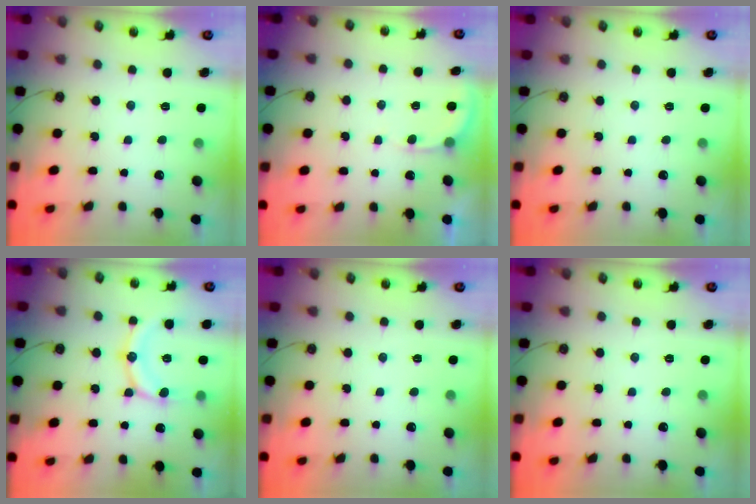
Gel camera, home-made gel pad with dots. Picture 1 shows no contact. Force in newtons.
{"total": 3.4, "press": 3.4, "slide": 0.2}
{"total": 0.0}
{"total": 14.1, "press": 13.8, "slide": 2.9}
{"total": 0.0}
{"total": 0.0}